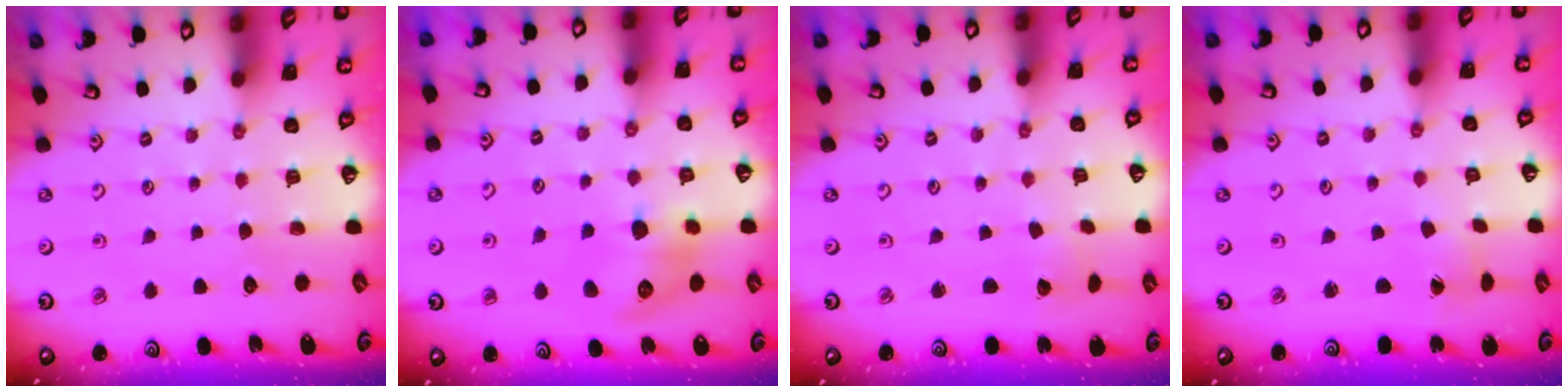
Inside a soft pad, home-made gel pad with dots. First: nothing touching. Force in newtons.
{"total": 12.6, "press": 12.5, "slide": 1.2}
{"total": 1.8, "press": 1.8, "slide": 0.2}
{"total": 0.8, "press": 0.8, "slide": 0.0}